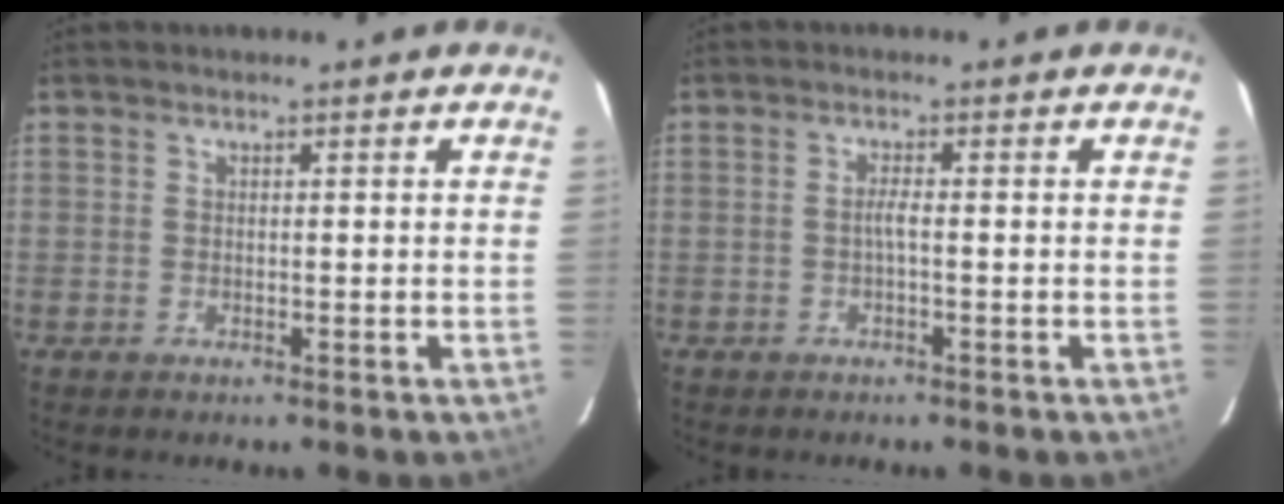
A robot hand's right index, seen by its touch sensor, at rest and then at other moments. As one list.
[{"total": 1.2, "force": [-0.5, -0.2, 1.1], "torque": [-0.019, 0.005, -0.010]}]